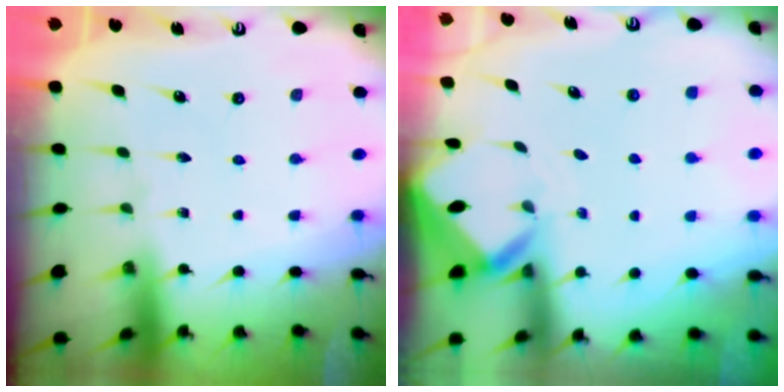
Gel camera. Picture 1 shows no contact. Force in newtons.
{"total": 2.6, "press": 2.5, "slide": 0.3}